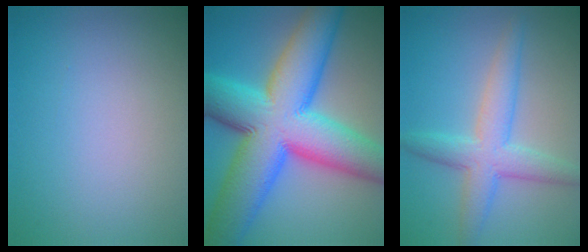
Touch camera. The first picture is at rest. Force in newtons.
{"total": 16.0, "press": 16.0, "slide": 0.3}
{"total": 4.7, "press": 4.7, "slide": 0.1}